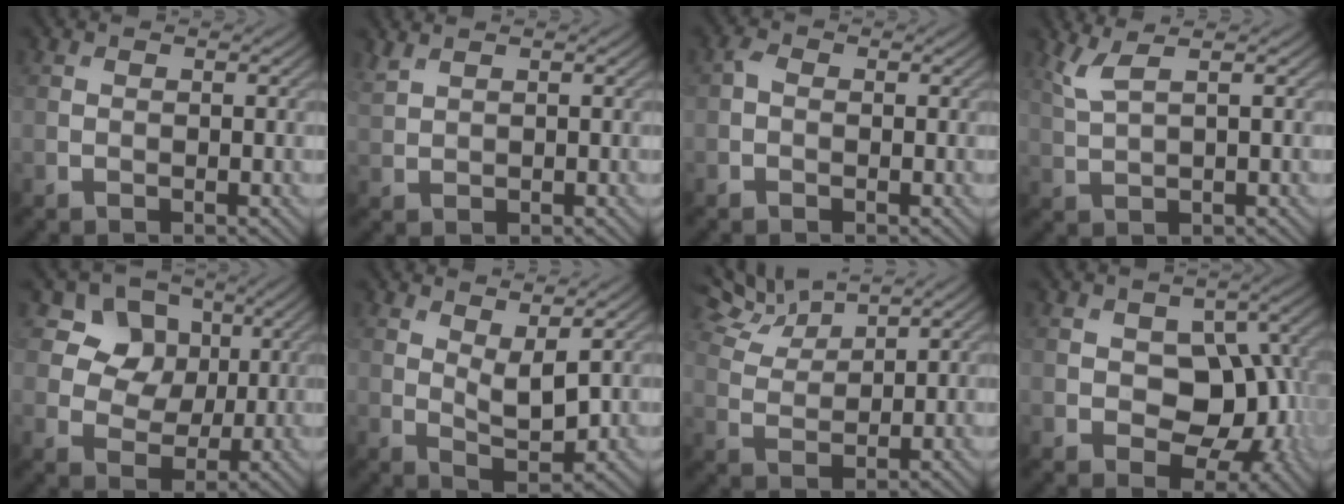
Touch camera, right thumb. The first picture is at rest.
{"total": 1.6, "force": [1.4, 0.2, 0.6], "torque": [-0.019, 0.006, 0.039]}
{"total": 1.1, "force": [-0.3, 0.8, 0.7], "torque": [-0.019, 0.003, -0.010]}
{"total": 3.4, "force": [1.8, 0.7, 2.7], "torque": [-0.059, 0.009, 0.045]}
{"total": 9.2, "force": [4.2, 7.4, 3.5], "torque": [-0.088, -0.012, 0.095]}
{"total": 3.9, "force": [1.8, 1.3, 3.2], "torque": [-0.066, -0.009, 0.036]}
{"total": 5.7, "force": [5.0, 1.1, 2.5], "torque": [-0.064, 0.011, 0.100]}
{"total": 9.4, "force": [-0.5, 6.3, 6.9], "torque": [-0.083, -0.010, -0.007]}